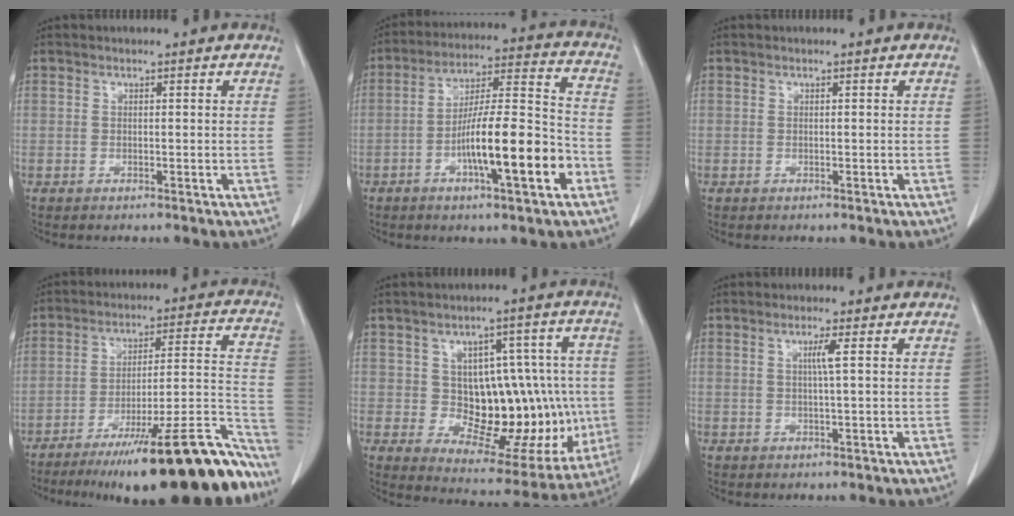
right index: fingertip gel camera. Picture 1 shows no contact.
{"total": 15.2, "force": [-5.5, 1.8, 14.0], "torque": [-0.234, 0.008, -0.089]}
{"total": 0.0}
{"total": 25.6, "force": [-19.5, 3.7, 16.2], "torque": [-0.143, 0.029, -0.284]}
{"total": 17.3, "force": [-1.0, 9.2, 14.6], "torque": [-0.174, 0.031, 0.009]}
{"total": 2.0, "force": [0.4, -0.5, 1.9], "torque": [-0.038, -0.001, 0.009]}